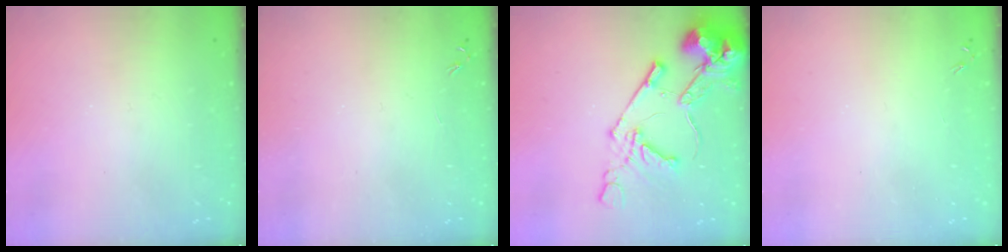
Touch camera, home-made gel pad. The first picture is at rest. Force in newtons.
{"total": 0.0}
{"total": 14.5, "press": 14.4, "slide": 1.8}
{"total": 0.0}